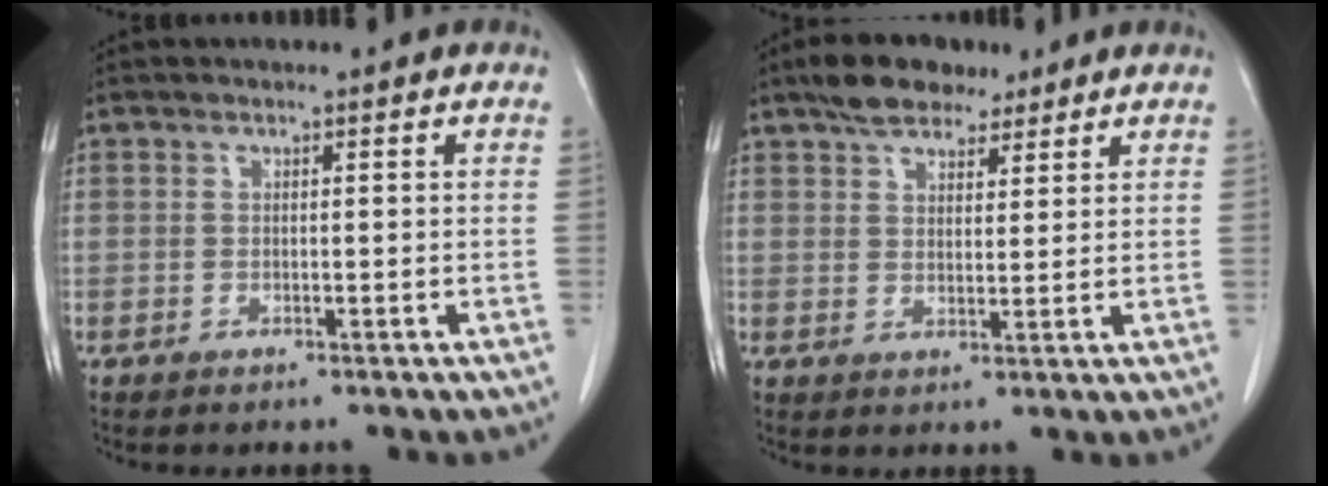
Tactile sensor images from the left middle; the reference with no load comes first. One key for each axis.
{"total": 7.8, "fx": 5.8, "fy": 3.3, "fz": 4.0, "tx": -0.070, "ty": 0.018, "tz": 0.102}